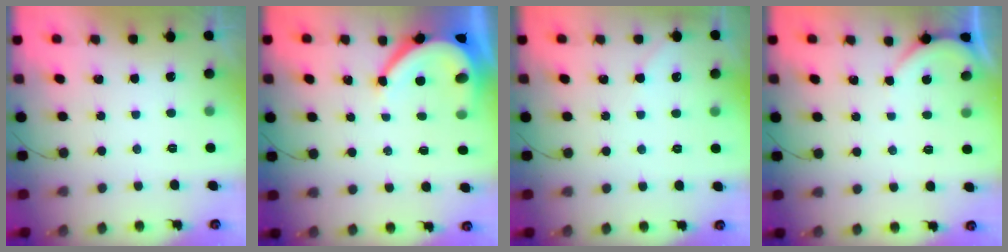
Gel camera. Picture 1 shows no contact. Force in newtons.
{"total": 8.1, "press": 8.1, "slide": 0.8}
{"total": 2.2, "press": 2.1, "slide": 0.3}
{"total": 2.9, "press": 2.9, "slide": 0.4}